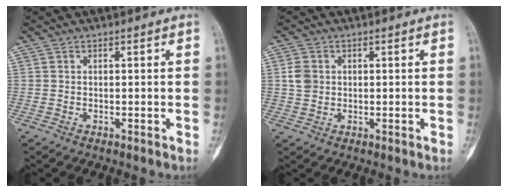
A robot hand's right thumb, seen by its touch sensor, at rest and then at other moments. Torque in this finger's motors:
{"motor_torque": [0.79, 0.63, 0.20, -0.25, 0.04]}